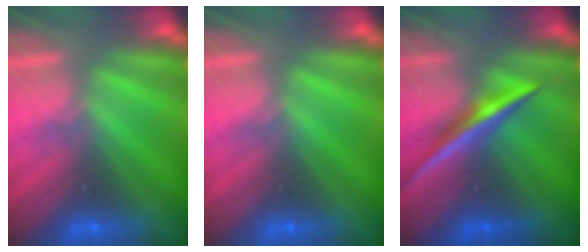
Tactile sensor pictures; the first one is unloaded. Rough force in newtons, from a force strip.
{"total": 0.0}
{"total": 1.9}